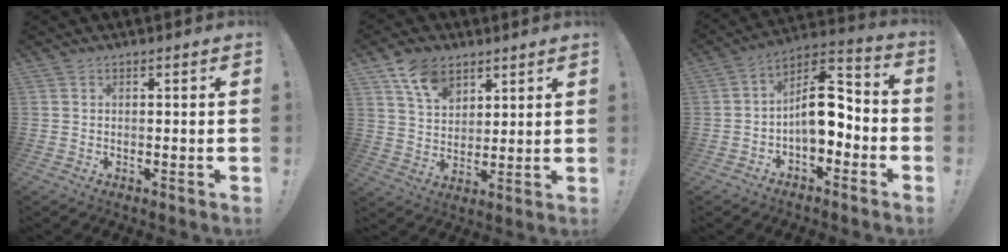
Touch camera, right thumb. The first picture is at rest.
{"total": 10.6, "force": [6.8, 6.5, 4.9], "torque": [-0.080, -0.031, 0.128]}
{"total": 12.8, "force": [-1.7, 8.2, 9.7], "torque": [-0.145, 0.018, -0.024]}